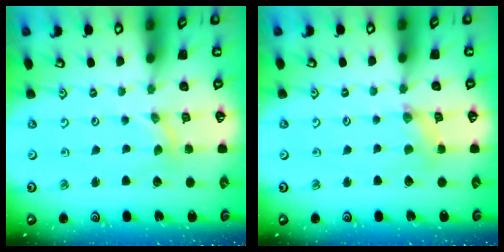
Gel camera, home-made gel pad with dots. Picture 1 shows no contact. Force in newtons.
{"total": 2.5, "press": 2.5, "slide": 0.3}